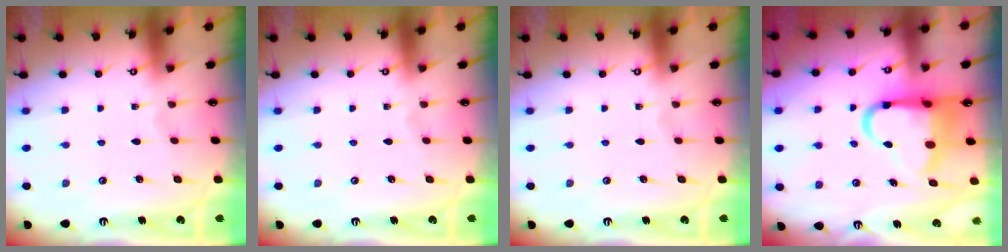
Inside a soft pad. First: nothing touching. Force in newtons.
{"total": 0.0}
{"total": 0.0}
{"total": 11.6, "press": 11.1, "slide": 3.0}